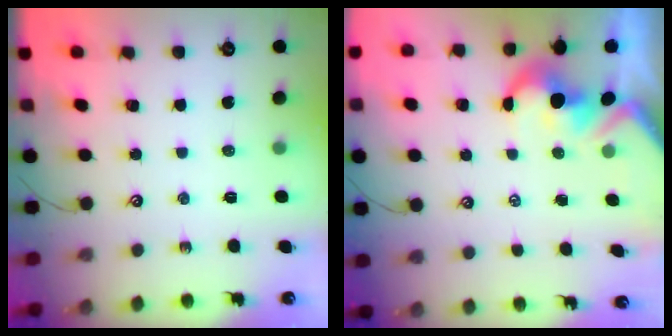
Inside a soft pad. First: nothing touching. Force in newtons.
{"total": 3.3, "press": 3.1, "slide": 1.2}